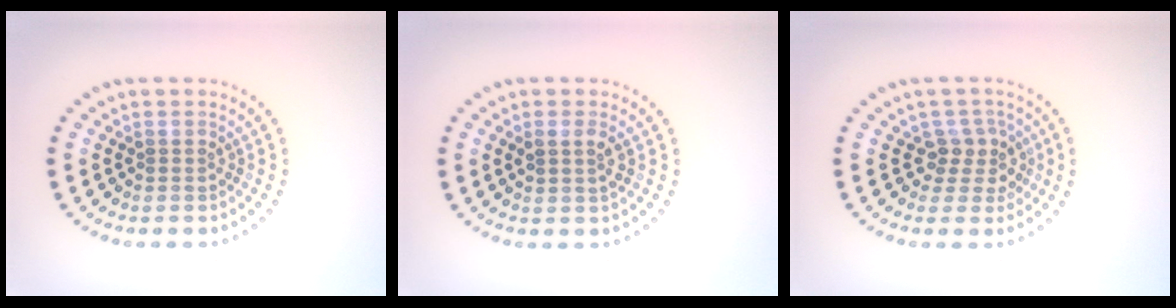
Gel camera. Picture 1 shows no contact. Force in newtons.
{"total": 1.3, "press": 1.3, "slide": 0.3}
{"total": 2.6, "press": 2.0, "slide": 1.7}